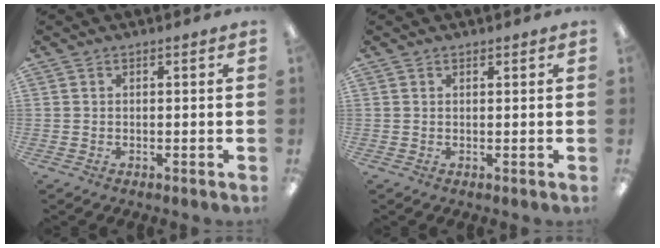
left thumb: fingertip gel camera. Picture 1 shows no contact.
{"total": 0.8, "force": [0.7, 0.4, 0.3], "torque": [0.002, -0.003, 0.011]}